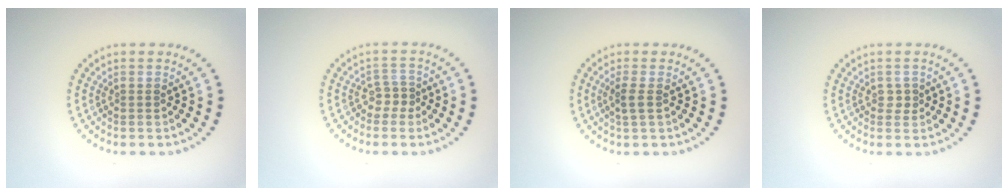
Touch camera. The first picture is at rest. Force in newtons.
{"total": 1.6, "press": 1.2, "slide": 1.0}
{"total": 1.3, "press": 1.2, "slide": 0.6}
{"total": 0.8, "press": 0.8, "slide": 0.2}